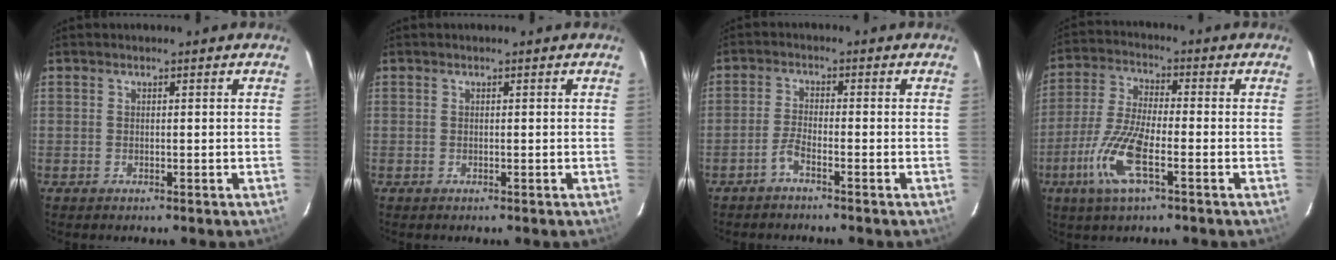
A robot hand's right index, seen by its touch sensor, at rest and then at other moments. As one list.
[{"total": 0.0}, {"total": 2.4, "force": [-1.8, 0.2, 1.6], "torque": [-0.045, 0.005, -0.040]}, {"total": 11.2, "force": [-4.7, 2.6, 9.8], "torque": [-0.213, -0.008, -0.096]}]